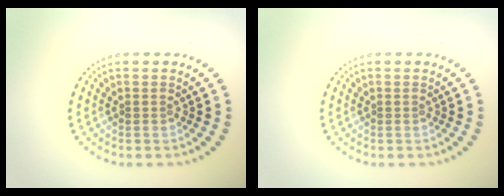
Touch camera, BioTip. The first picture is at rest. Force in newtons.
{"total": 0.0}